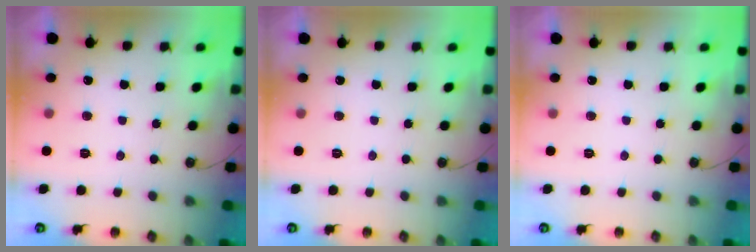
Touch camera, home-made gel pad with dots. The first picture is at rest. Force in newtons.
{"total": 0.0}
{"total": 0.0}